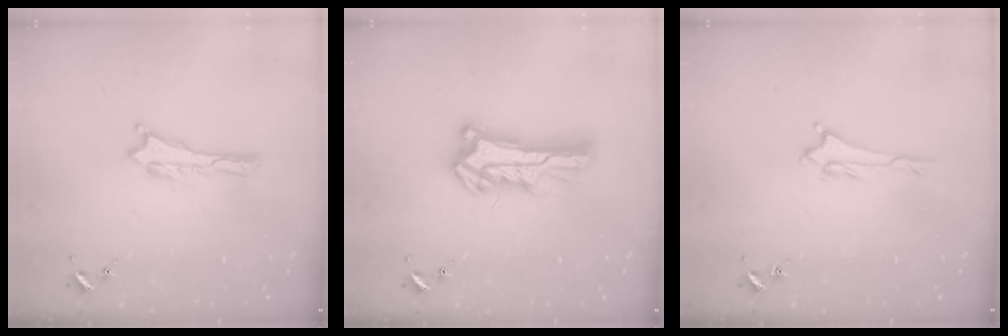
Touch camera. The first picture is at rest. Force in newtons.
{"total": 9.5, "press": 9.5, "slide": 0.8}
{"total": 1.6, "press": 1.6, "slide": 0.1}